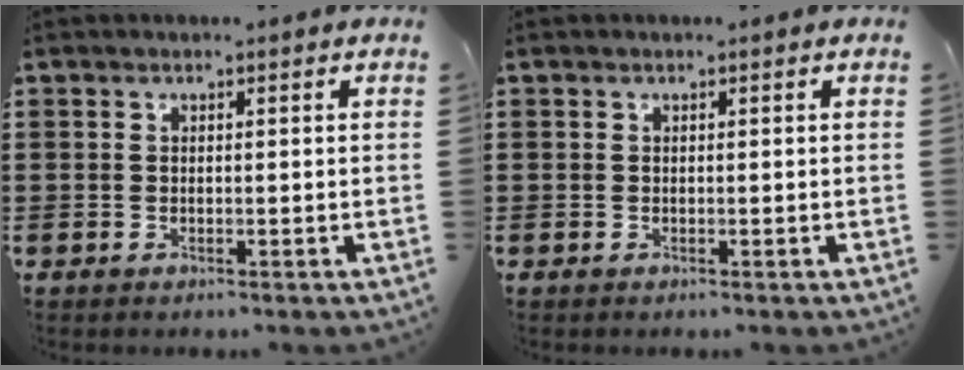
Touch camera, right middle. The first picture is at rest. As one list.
[{"total": 0.0}]